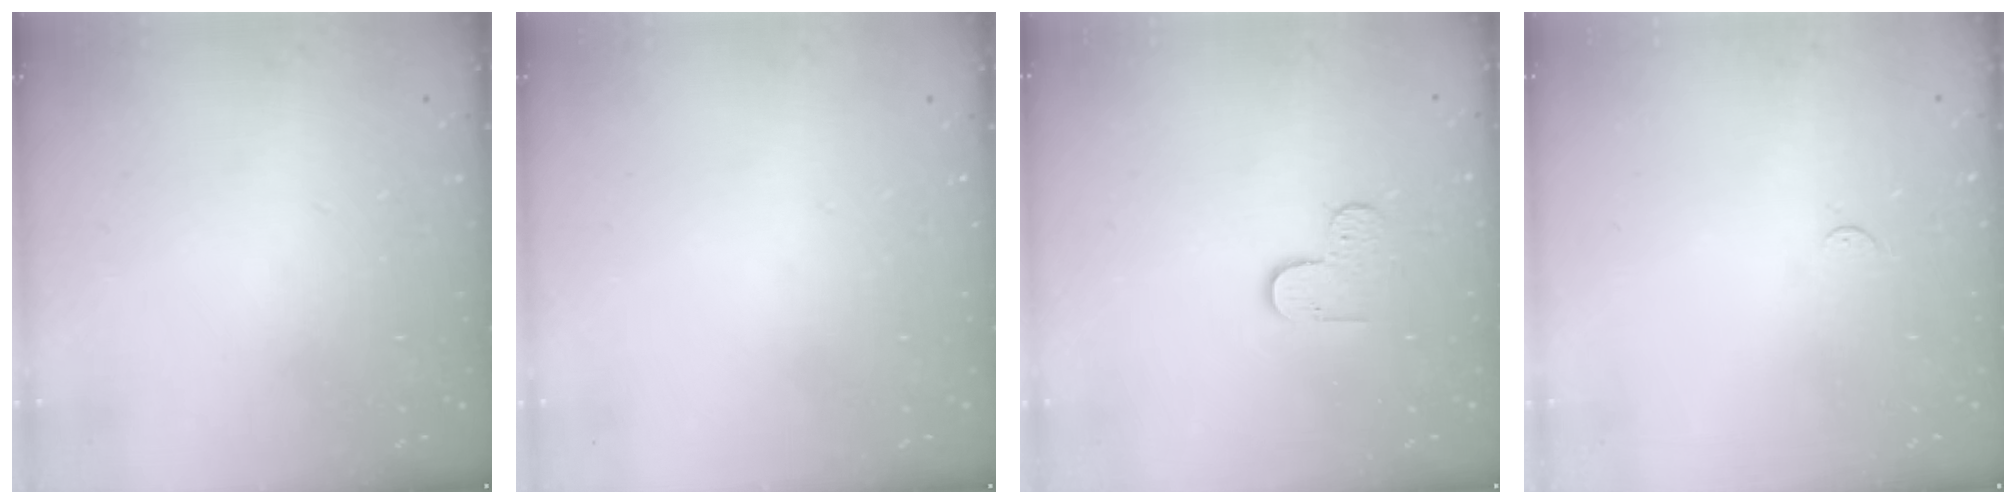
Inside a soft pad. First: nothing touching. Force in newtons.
{"total": 0.0}
{"total": 3.8, "press": 3.8, "slide": 0.4}
{"total": 2.7, "press": 2.7, "slide": 0.4}